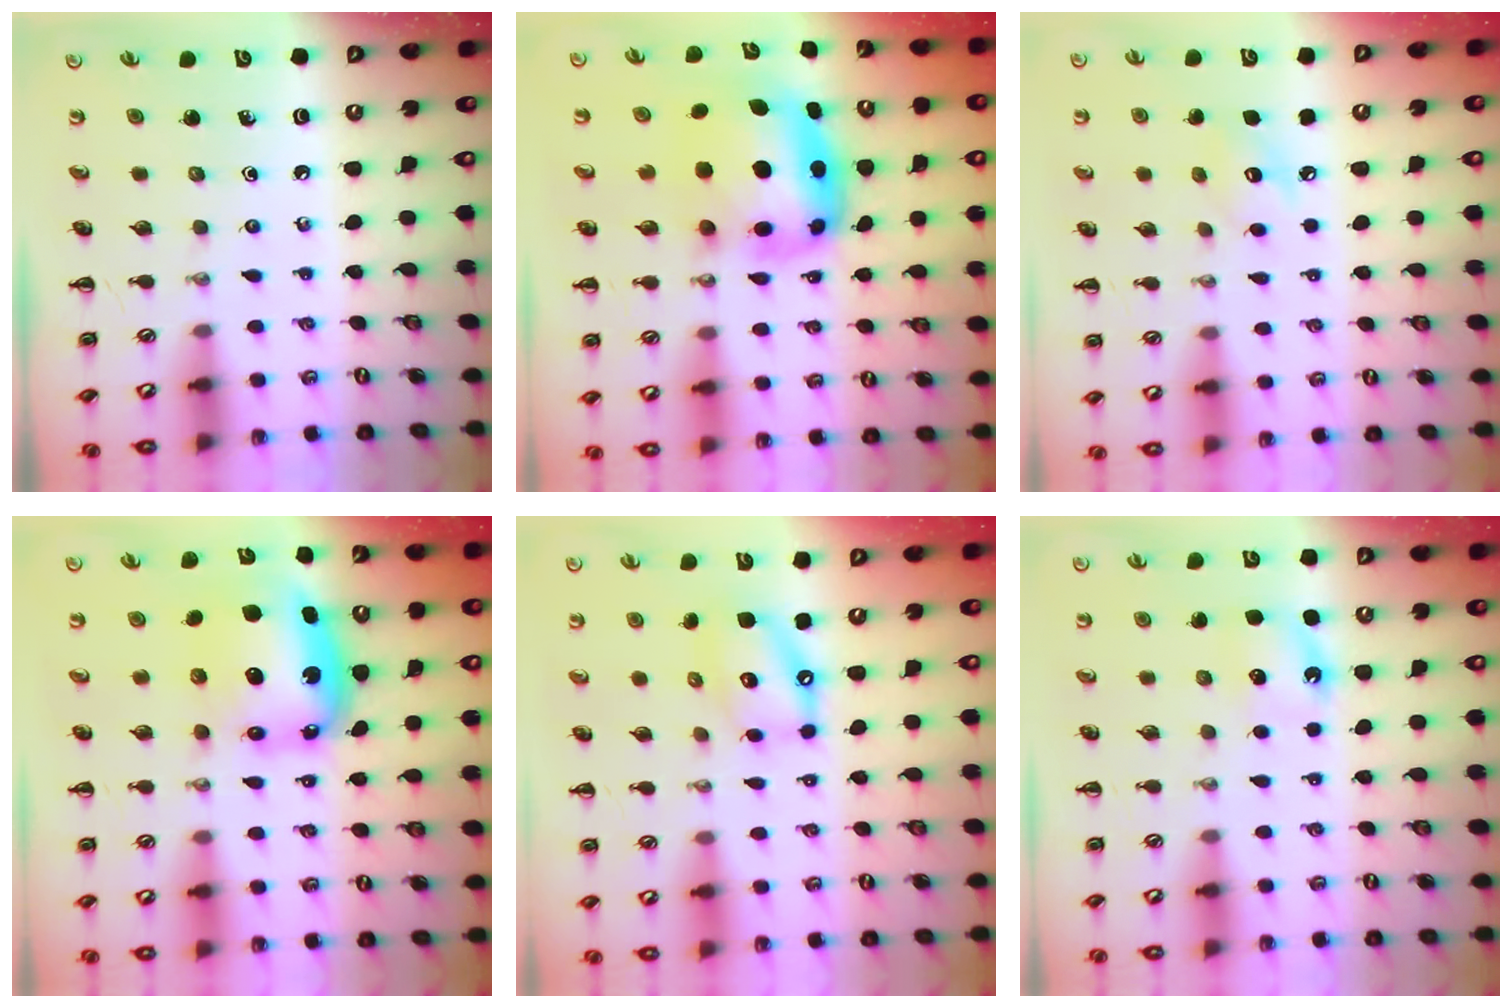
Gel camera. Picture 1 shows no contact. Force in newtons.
{"total": 7.8, "press": 7.5, "slide": 2.0}
{"total": 6.9, "press": 6.9, "slide": 1.1}
{"total": 7.1, "press": 6.8, "slide": 2.1}
{"total": 12.3, "press": 12.0, "slide": 2.5}
{"total": 5.0, "press": 4.7, "slide": 1.6}